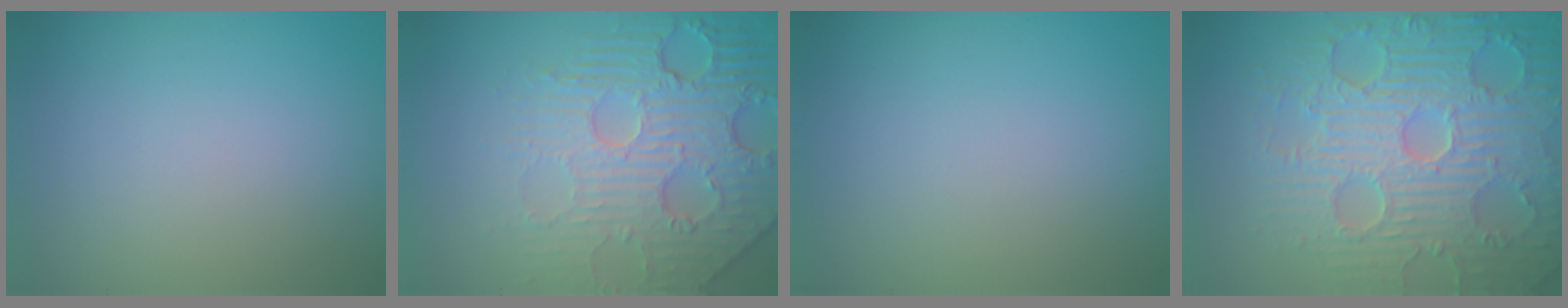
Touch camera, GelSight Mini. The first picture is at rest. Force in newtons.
{"total": 5.7, "press": 5.0, "slide": 2.7}
{"total": 0.0}
{"total": 9.1, "press": 6.7, "slide": 6.2}